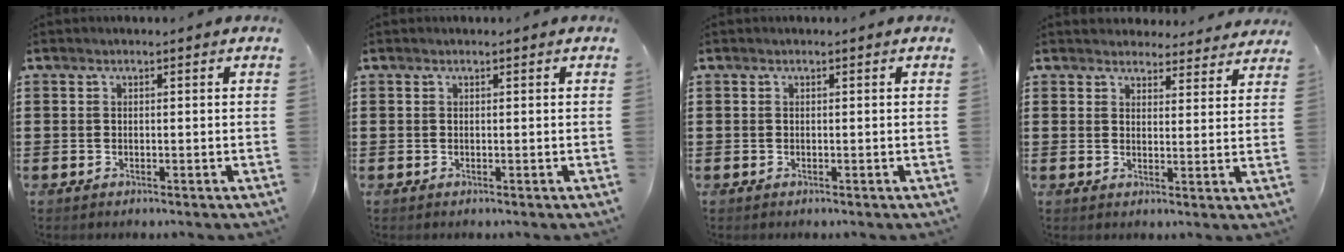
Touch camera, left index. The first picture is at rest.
{"total": 0.0}
{"total": 0.0}
{"total": 4.0, "force": [3.9, 0.7, 0.1], "torque": [-0.007, -0.017, 0.073]}